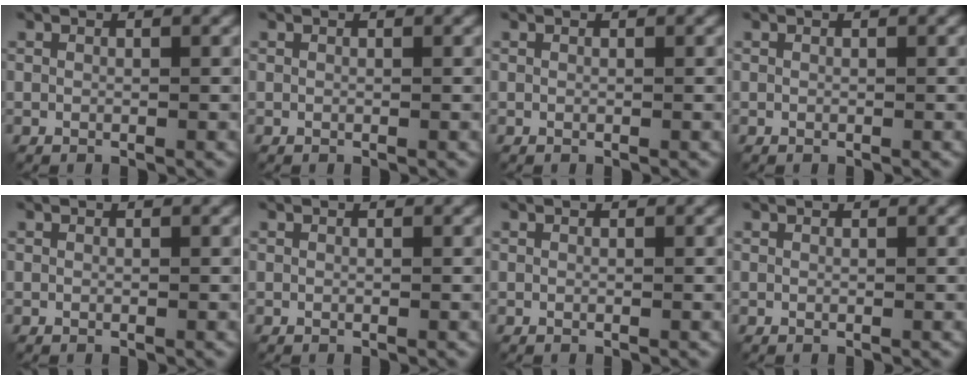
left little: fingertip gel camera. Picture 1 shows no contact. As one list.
[{"total": 0.0}, {"total": 0.0}, {"total": 0.0}, {"total": 0.0}, {"total": 0.0}, {"total": 0.0}, {"total": 0.6, "force": [0.6, 0.1, 0.1], "torque": [-0.004, -0.002, 0.007]}]